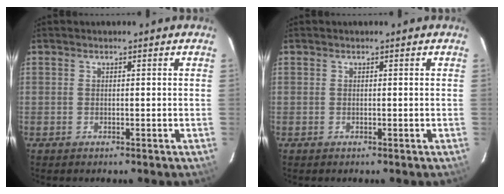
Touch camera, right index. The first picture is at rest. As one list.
[{"total": 0.0}]